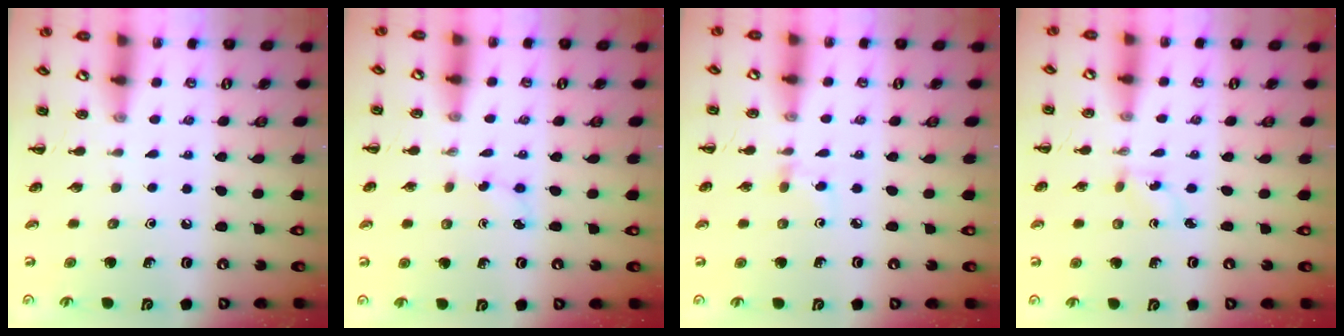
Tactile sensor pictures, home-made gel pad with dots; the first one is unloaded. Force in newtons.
{"total": 3.0, "press": 2.8, "slide": 0.9}
{"total": 2.7, "press": 2.4, "slide": 1.2}
{"total": 1.2, "press": 1.1, "slide": 0.5}